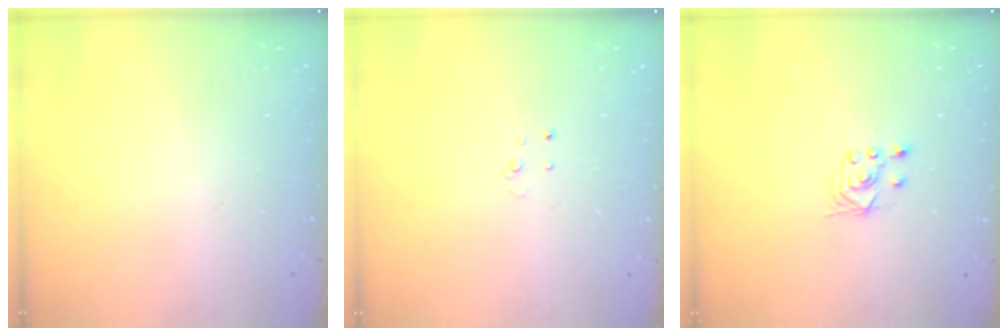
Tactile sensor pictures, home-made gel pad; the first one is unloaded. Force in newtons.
{"total": 2.6, "press": 2.6, "slide": 0.2}
{"total": 2.8, "press": 2.4, "slide": 1.4}